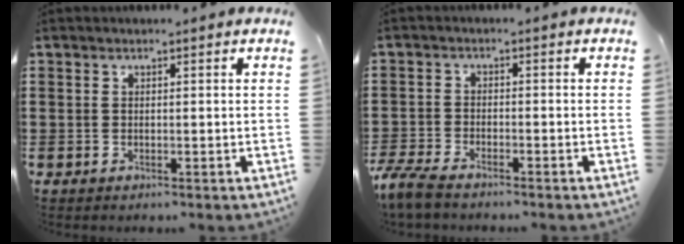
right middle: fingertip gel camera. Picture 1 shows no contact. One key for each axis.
{"total": 4.0, "fx": -3.5, "fy": 0.6, "fz": 1.7, "tx": -0.057, "ty": -0.008, "tz": -0.077}